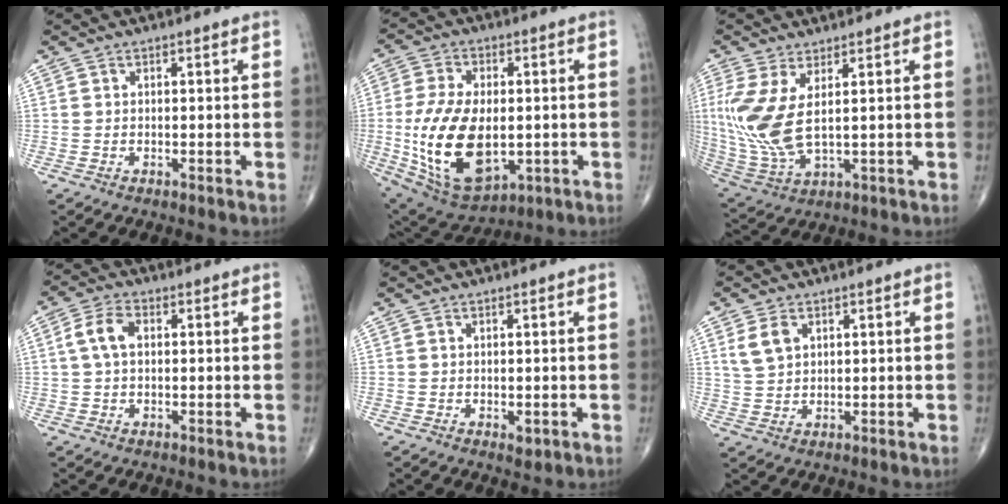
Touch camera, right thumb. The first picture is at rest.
{"total": 19.9, "force": [-2.3, 11.2, 16.2], "torque": [-0.299, -0.008, -0.018]}
{"total": 11.7, "force": [2.3, 4.6, 10.5], "torque": [-0.252, -0.018, 0.062]}
{"total": 5.5, "force": [0.9, 3.2, 4.3], "torque": [-0.094, 0.016, 0.014]}
{"total": 1.2, "force": [-0.2, 0.7, 1.0], "torque": [-0.007, -0.002, 0.000]}
{"total": 4.7, "force": [2.0, 3.1, 2.8], "torque": [-0.050, -0.003, 0.046]}